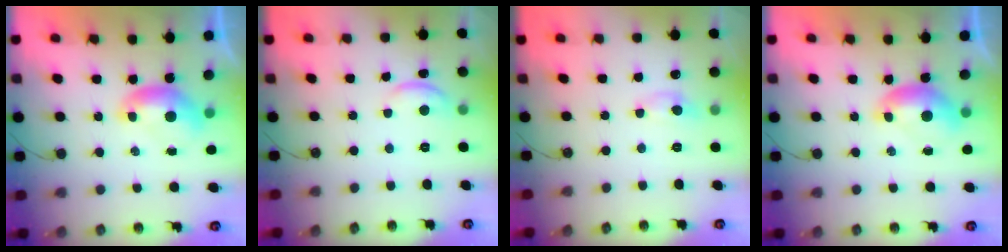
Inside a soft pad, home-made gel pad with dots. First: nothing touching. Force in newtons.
{"total": 2.4, "press": 2.4, "slide": 0.4}
{"total": 1.9, "press": 1.8, "slide": 0.6}
{"total": 1.2, "press": 0.7, "slide": 0.9}